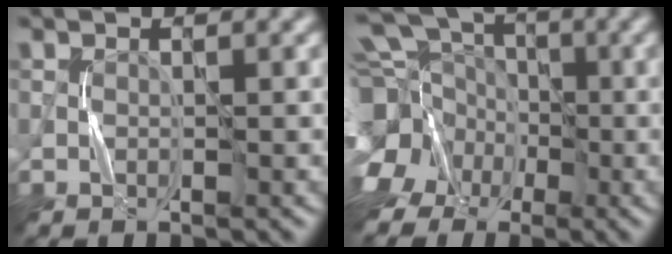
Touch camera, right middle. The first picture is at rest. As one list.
[{"total": 14.7, "force": [-3.5, 12.3, 7.2], "torque": [-0.180, 0.004, -0.085]}]